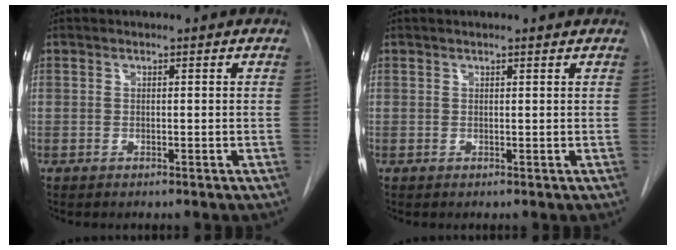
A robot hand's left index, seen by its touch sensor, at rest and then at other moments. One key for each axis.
{"total": 1.5, "fx": 1.4, "fy": 0.0, "fz": 0.6, "tx": -0.011, "ty": 0.009, "tz": 0.016}